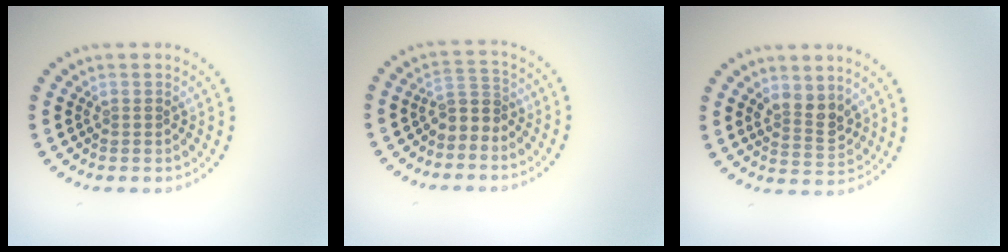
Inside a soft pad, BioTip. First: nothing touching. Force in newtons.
{"total": 2.0, "press": 1.5, "slide": 1.3}
{"total": 2.7, "press": 2.5, "slide": 1.1}